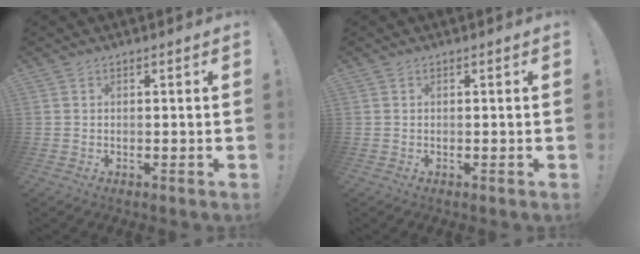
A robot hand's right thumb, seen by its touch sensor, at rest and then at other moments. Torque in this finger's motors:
{"motor_torque": [0.16, -0.01, 0.12, -0.08, -0.02]}